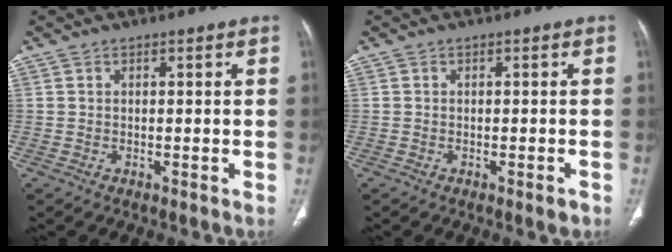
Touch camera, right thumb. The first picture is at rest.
{"total": 1.3, "force": [-0.8, 0.4, 1.0], "torque": [-0.015, -0.002, -0.010]}